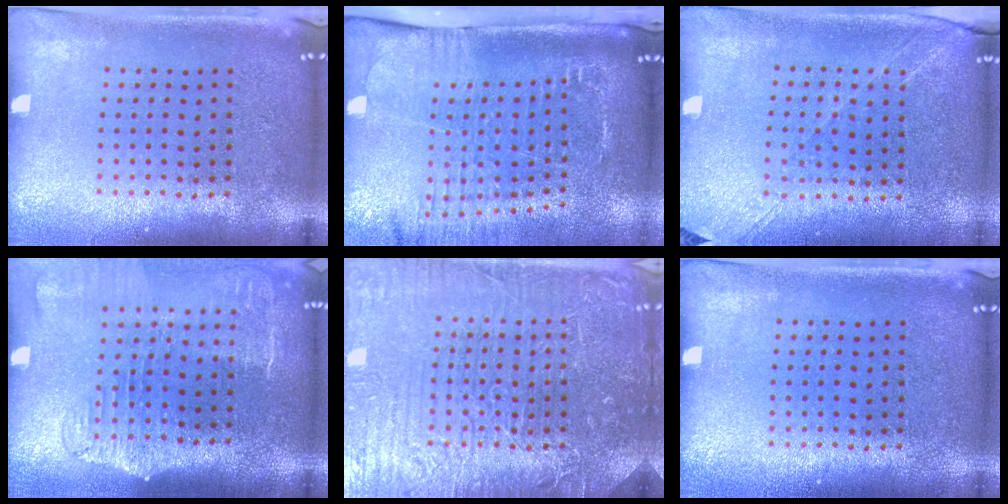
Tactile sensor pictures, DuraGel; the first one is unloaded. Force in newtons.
{"total": 2.6, "press": 2.1, "slide": 1.6}
{"total": 1.3, "press": 1.2, "slide": 0.5}
{"total": 2.1, "press": 1.7, "slide": 1.2}
{"total": 7.6, "press": 7.6, "slide": 0.9}
{"total": 0.0}